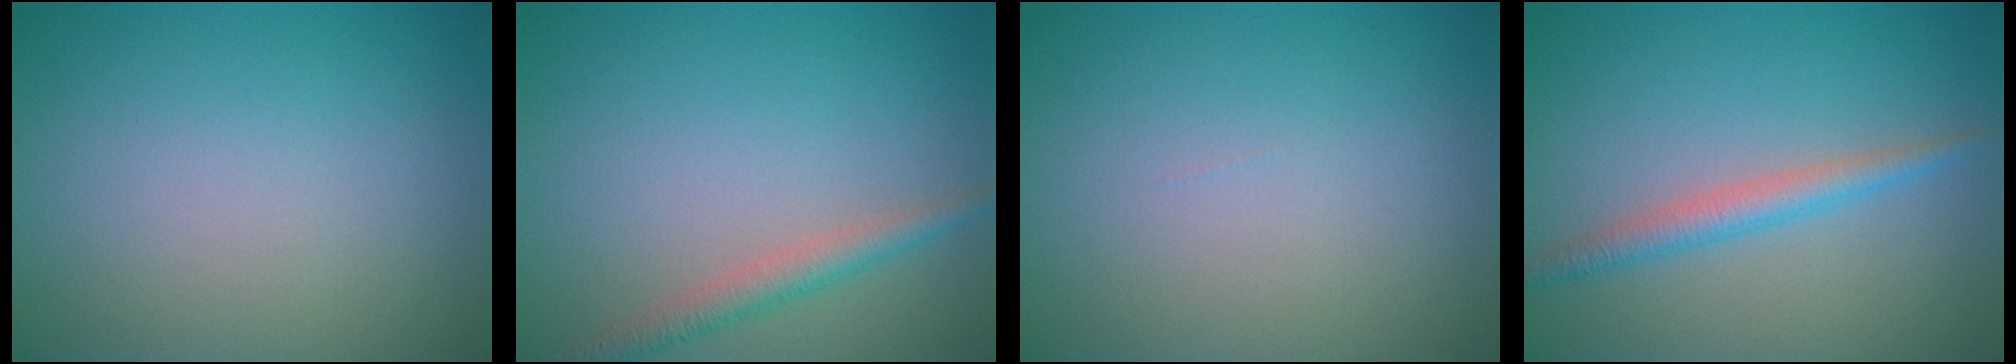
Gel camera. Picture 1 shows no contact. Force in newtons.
{"total": 2.3, "press": 2.3, "slide": 0.1}
{"total": 0.0}
{"total": 2.5, "press": 2.5, "slide": 0.1}